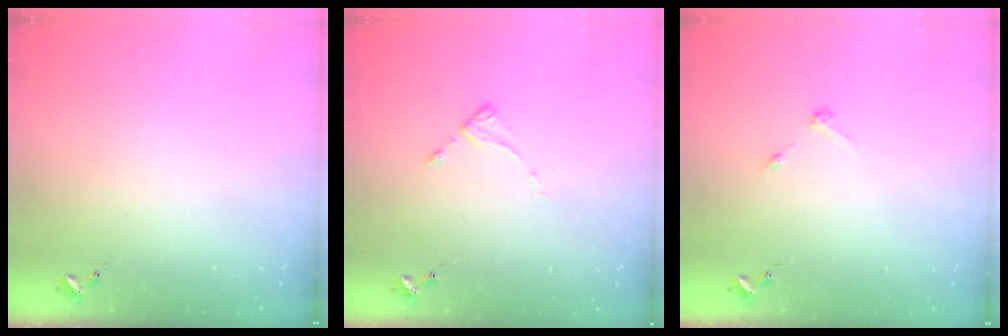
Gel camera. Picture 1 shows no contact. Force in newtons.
{"total": 2.1, "press": 2.0, "slide": 0.4}
{"total": 2.7, "press": 2.7, "slide": 0.3}